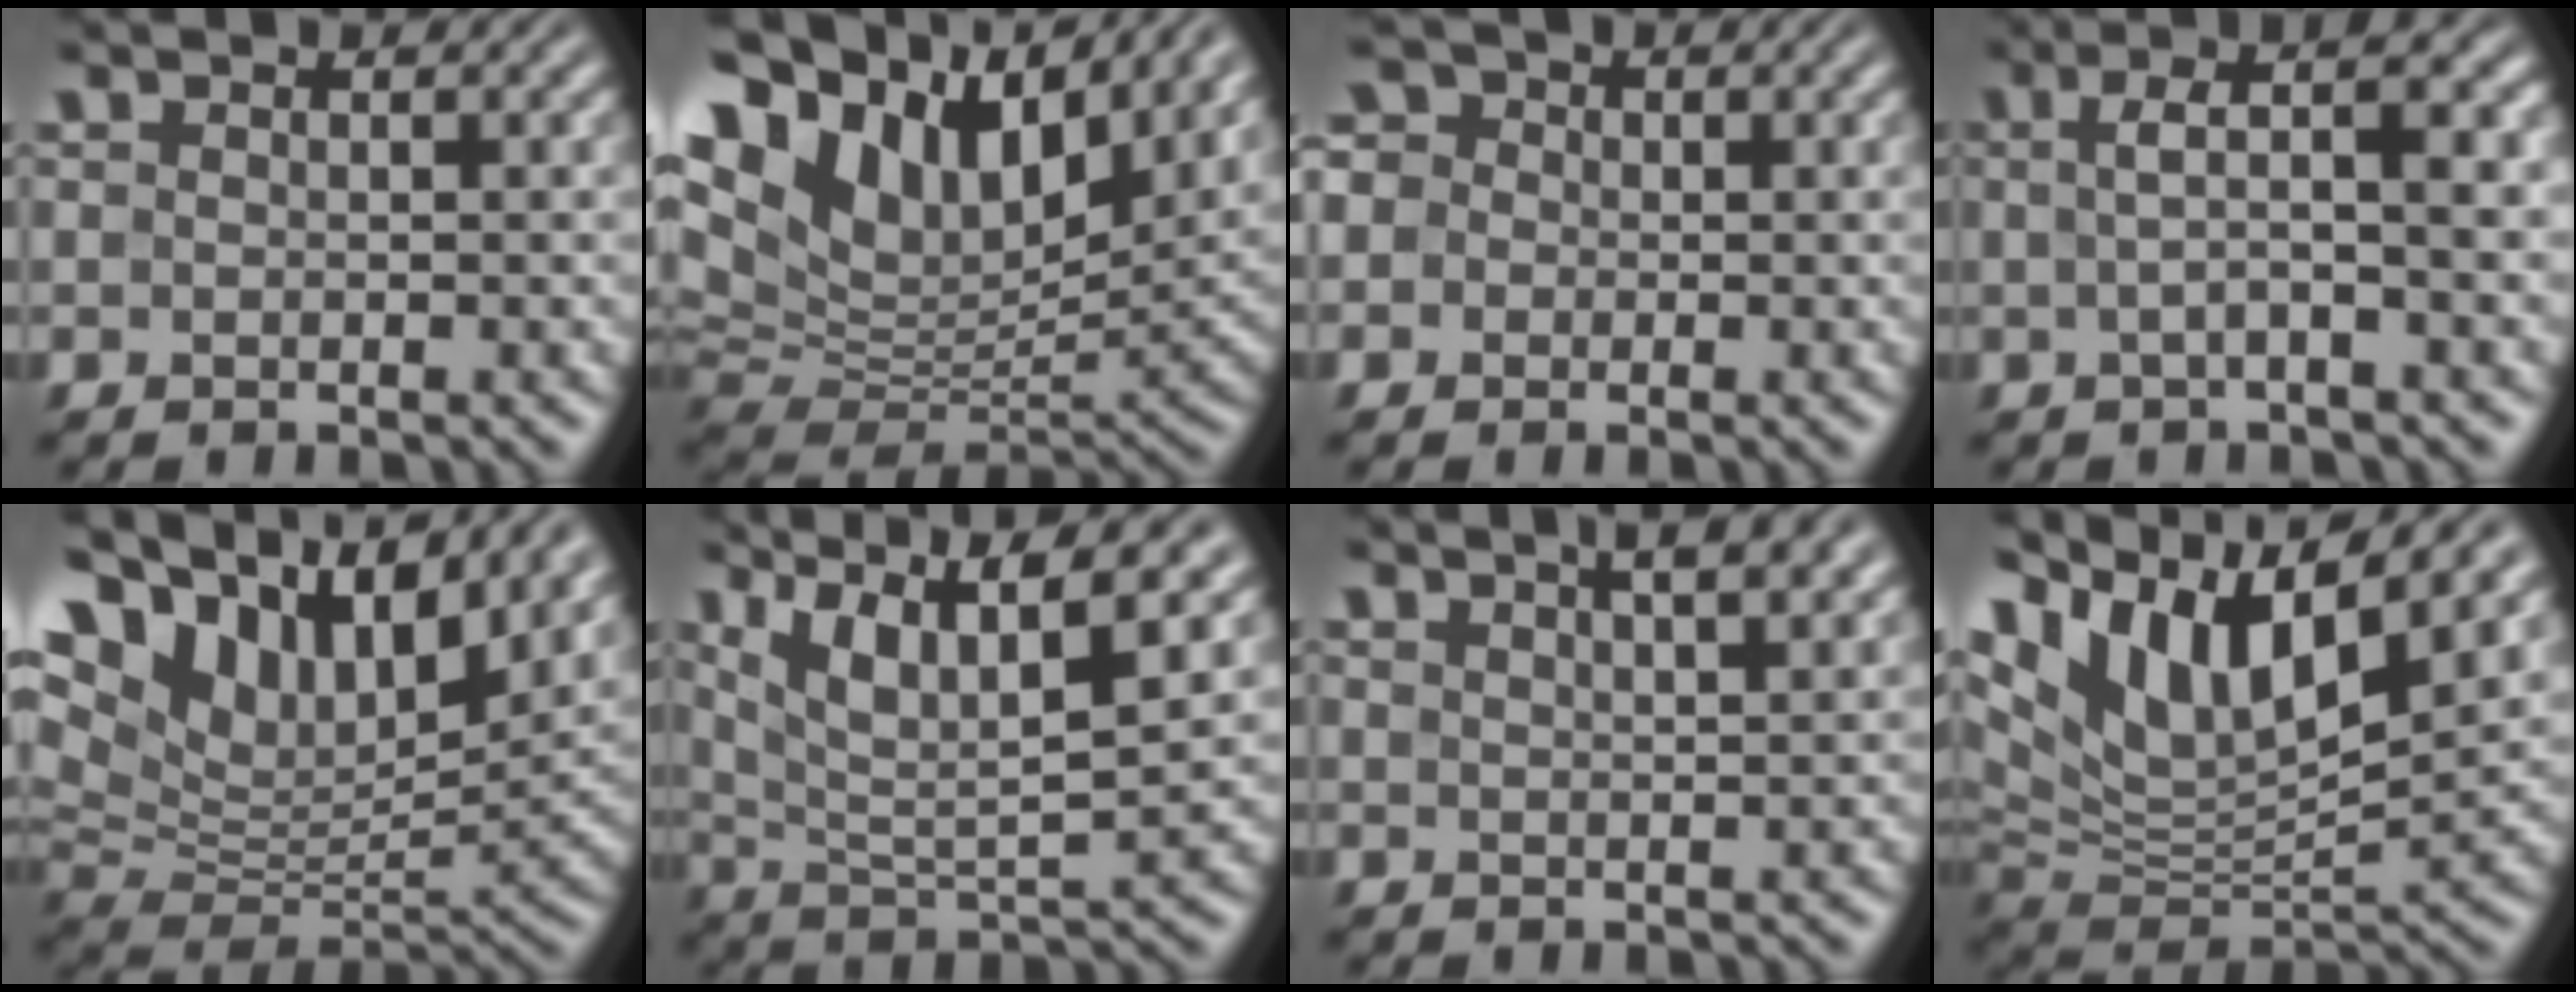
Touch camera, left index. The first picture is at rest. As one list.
[{"total": 17.7, "force": [9.3, 9.9, 11.3], "torque": [-0.258, 0.047, 0.175]}, {"total": 4.2, "force": [0.6, 3.7, 1.9], "torque": [-0.022, 0.028, -0.024]}, {"total": 4.7, "force": [0.5, 1.1, 4.6], "torque": [-0.074, 0.020, 0.003]}, {"total": 16.8, "force": [9.4, 8.8, 10.8], "torque": [-0.233, 0.043, 0.171]}, {"total": 10.0, "force": [5.6, 2.8, 7.8], "torque": [-0.143, 0.014, 0.089]}, {"total": 5.8, "force": [3.8, 2.1, 3.9], "torque": [-0.019, 0.030, 0.024]}, {"total": 14.2, "force": [7.9, 6.1, 10.2], "torque": [-0.215, 0.030, 0.145]}]